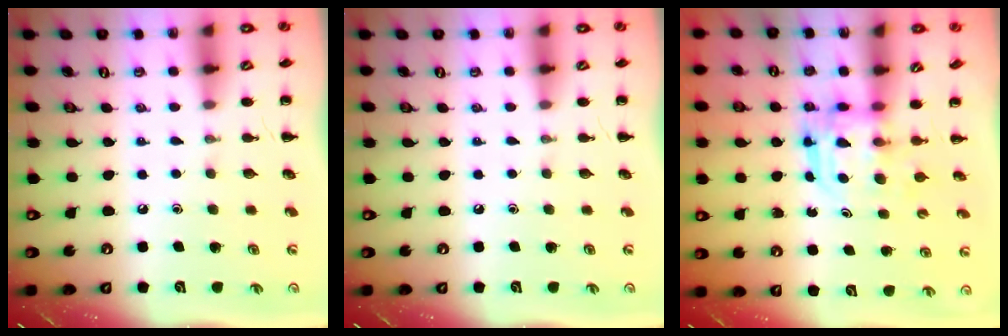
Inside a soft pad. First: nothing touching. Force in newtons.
{"total": 0.0}
{"total": 3.1, "press": 3.1, "slide": 0.2}